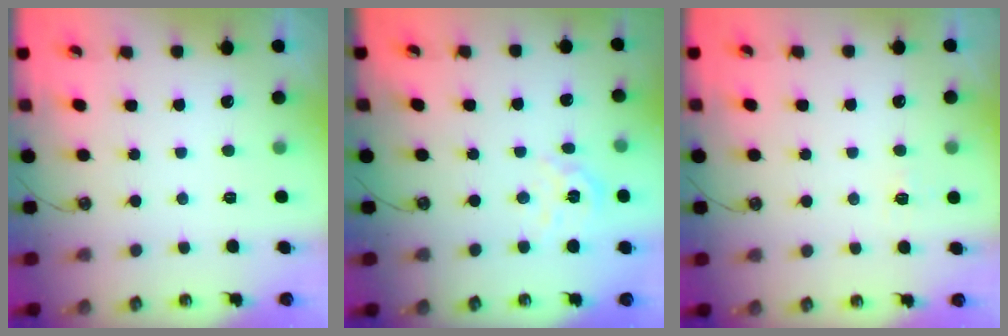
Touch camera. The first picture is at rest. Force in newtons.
{"total": 6.3, "press": 6.3, "slide": 0.4}
{"total": 4.6, "press": 4.6, "slide": 0.5}